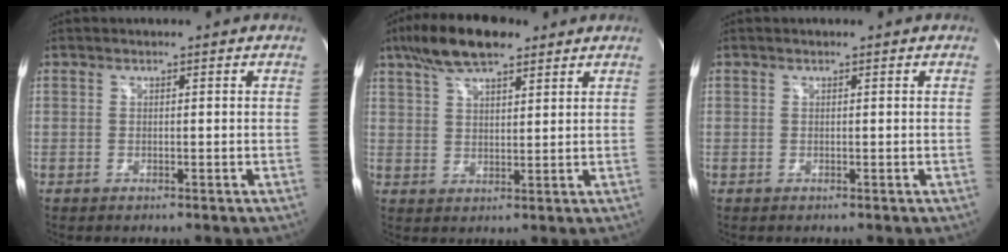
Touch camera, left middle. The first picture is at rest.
{"total": 10.0, "force": [7.2, 3.2, 6.2], "torque": [-0.120, 0.018, 0.127]}
{"total": 0.0}